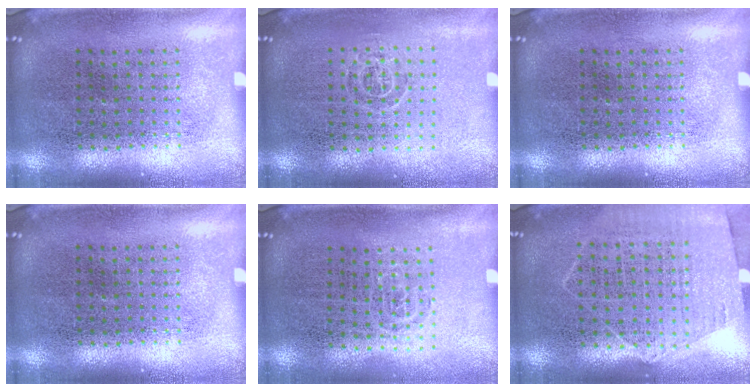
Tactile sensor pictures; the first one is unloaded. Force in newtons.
{"total": 0.7, "press": 0.6, "slide": 0.5}
{"total": 0.0}
{"total": 0.0}
{"total": 0.6, "press": 0.4, "slide": 0.4}
{"total": 1.2, "press": 1.1, "slide": 0.6}